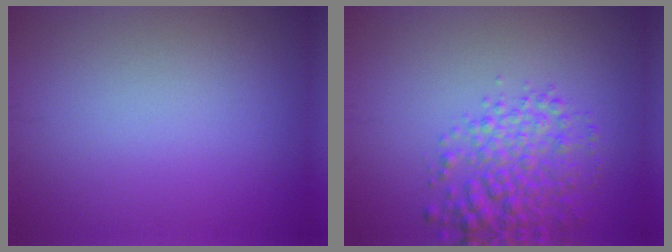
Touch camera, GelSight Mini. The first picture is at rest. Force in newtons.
{"total": 4.4, "press": 4.4, "slide": 0.2}